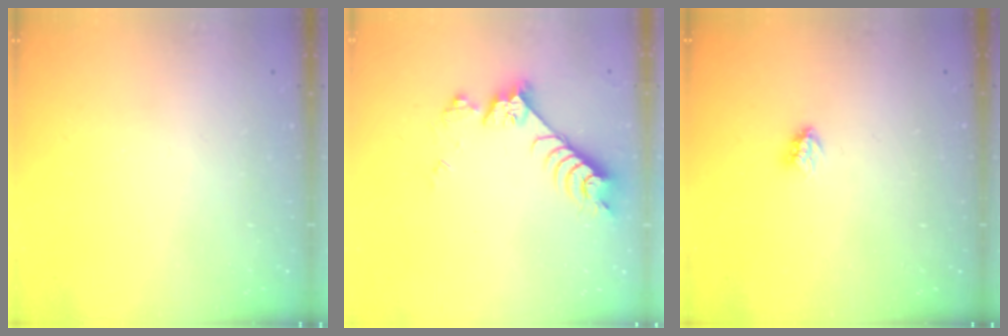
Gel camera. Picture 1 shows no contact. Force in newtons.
{"total": 7.4, "press": 7.3, "slide": 1.1}
{"total": 3.0, "press": 2.9, "slide": 0.4}